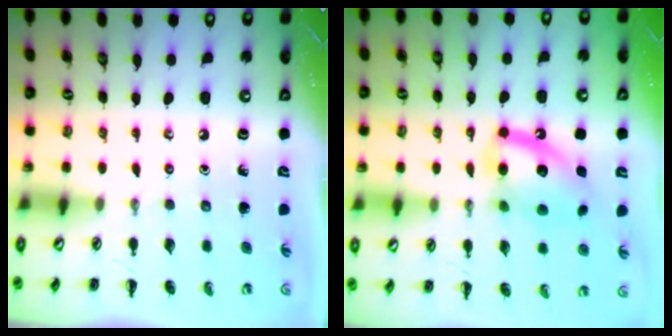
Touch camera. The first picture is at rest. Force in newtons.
{"total": 14.7, "press": 14.5, "slide": 2.4}